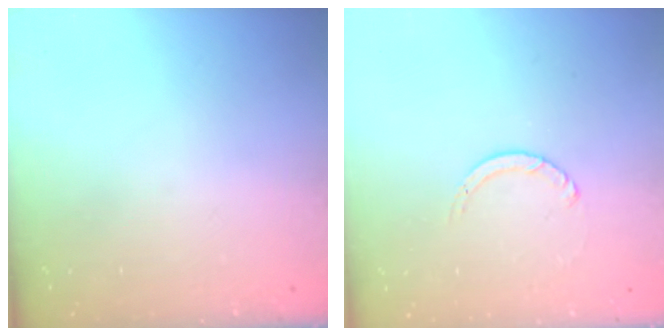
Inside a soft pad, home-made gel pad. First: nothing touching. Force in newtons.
{"total": 1.1, "press": 1.1, "slide": 0.1}